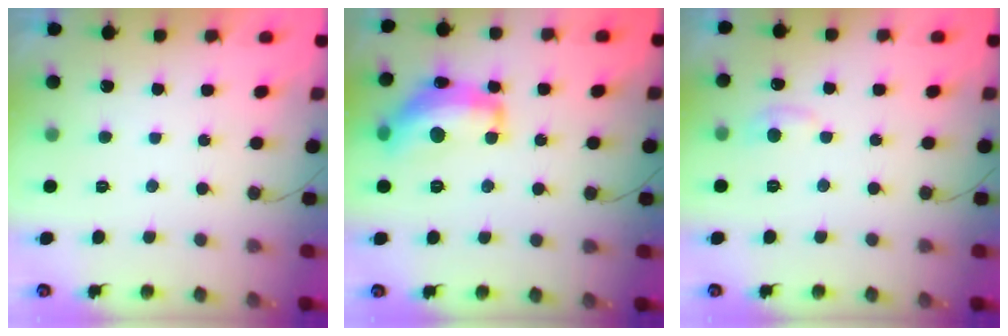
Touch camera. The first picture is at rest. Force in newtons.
{"total": 16.0, "press": 16.0, "slide": 0.8}
{"total": 5.4, "press": 5.4, "slide": 0.7}